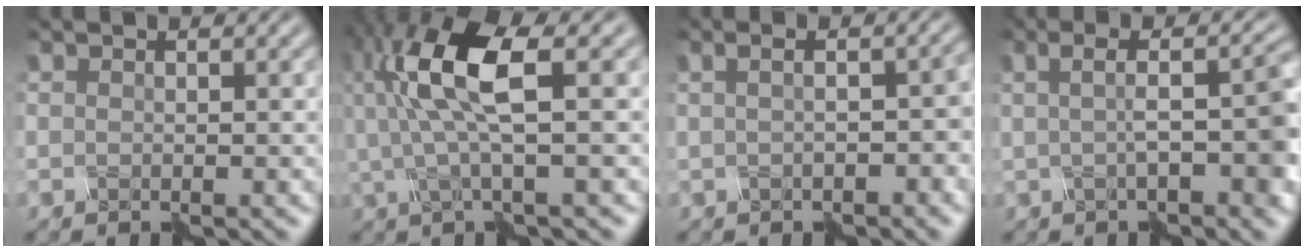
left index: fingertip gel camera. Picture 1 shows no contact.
{"total": 7.9, "force": [1.0, 1.9, 7.6], "torque": [-0.160, 0.010, 0.022]}
{"total": 3.5, "force": [-0.7, 1.1, 3.2], "torque": [-0.026, 0.012, -0.008]}
{"total": 5.2, "force": [-0.7, 1.3, 5.0], "torque": [-0.066, 0.011, -0.014]}